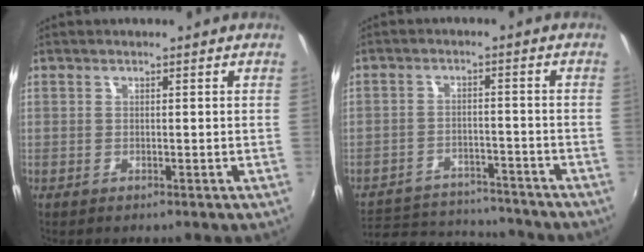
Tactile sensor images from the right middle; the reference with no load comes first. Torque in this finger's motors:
{"motor_torque": [0.59, -0.70, -0.06, -0.02]}